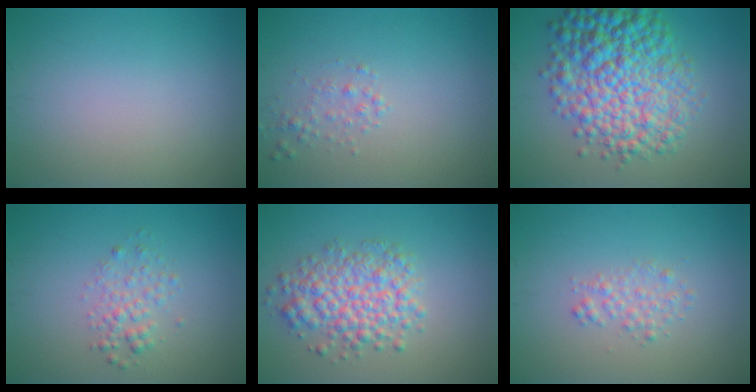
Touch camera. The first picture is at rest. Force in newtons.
{"total": 1.2, "press": 1.2, "slide": 0.1}
{"total": 9.7, "press": 9.7, "slide": 0.1}
{"total": 1.9, "press": 1.9, "slide": 0.1}
{"total": 5.0, "press": 5.0, "slide": 0.2}
{"total": 1.5, "press": 1.5, "slide": 0.0}